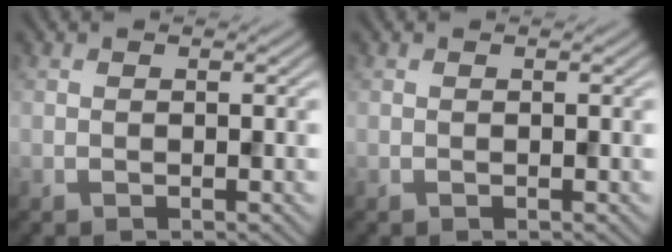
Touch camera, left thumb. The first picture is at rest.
{"total": 0.0}